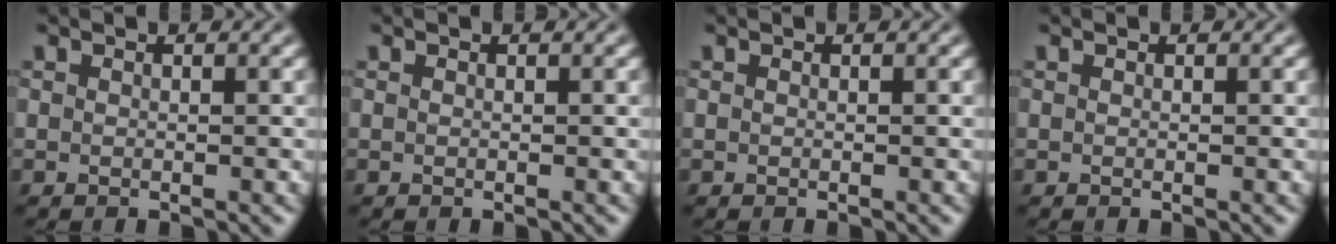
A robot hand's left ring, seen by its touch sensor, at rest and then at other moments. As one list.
[{"total": 0.0}, {"total": 0.0}, {"total": 0.0}]